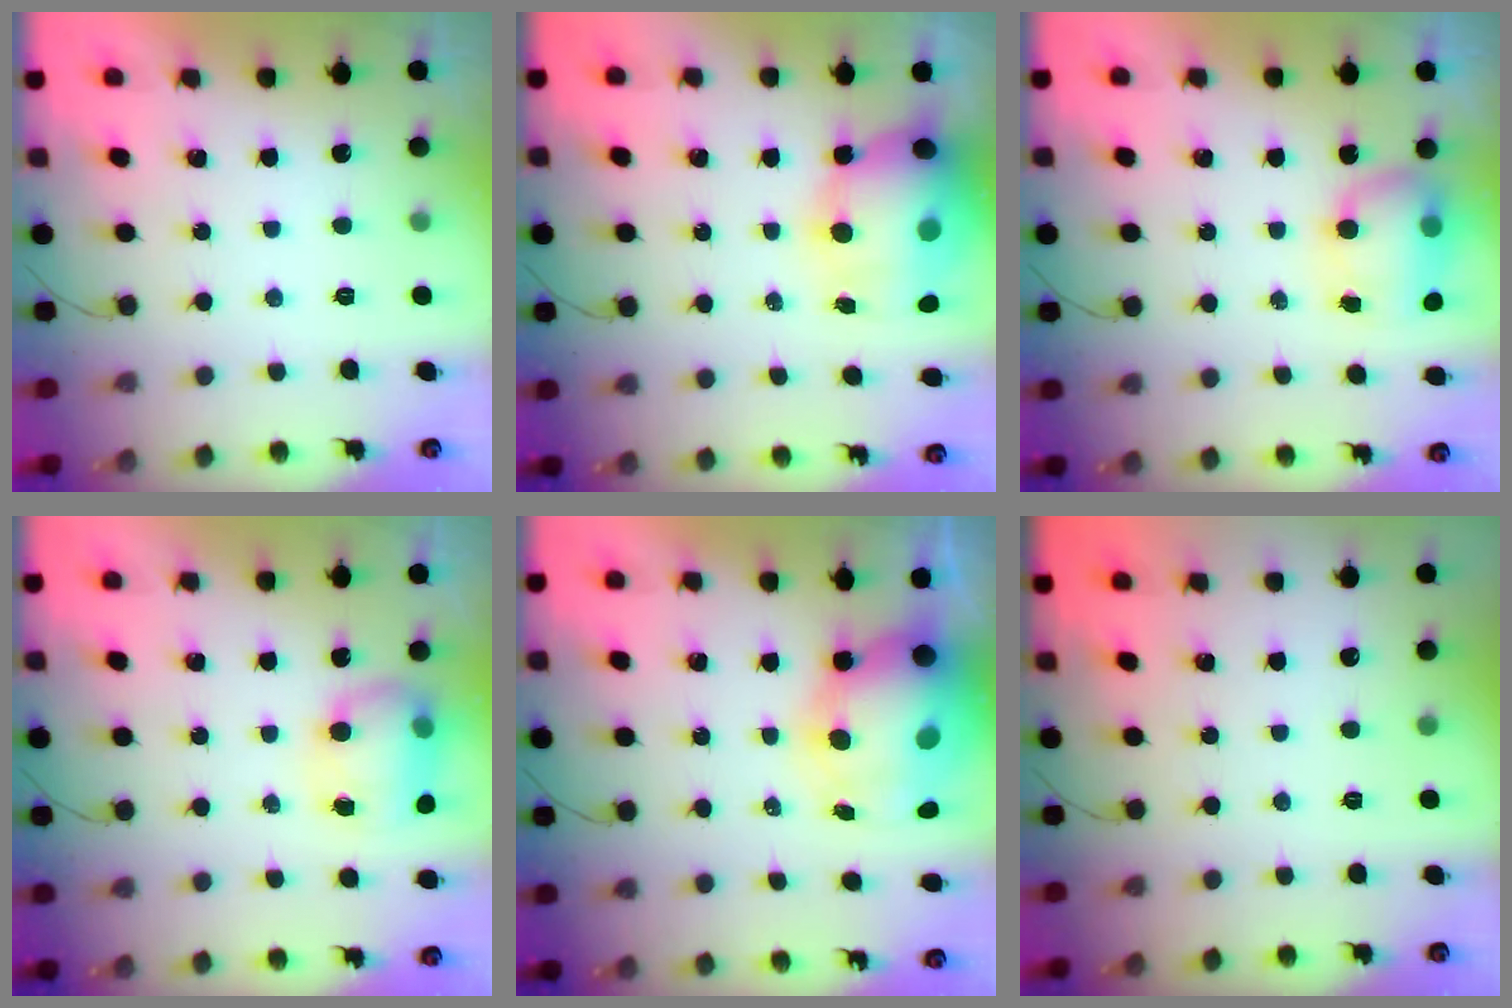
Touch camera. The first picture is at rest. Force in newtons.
{"total": 15.3, "press": 14.9, "slide": 3.7}
{"total": 11.7, "press": 8.7, "slide": 7.8}
{"total": 11.9, "press": 9.6, "slide": 7.0}
{"total": 12.8, "press": 12.4, "slide": 3.1}
{"total": 0.0}